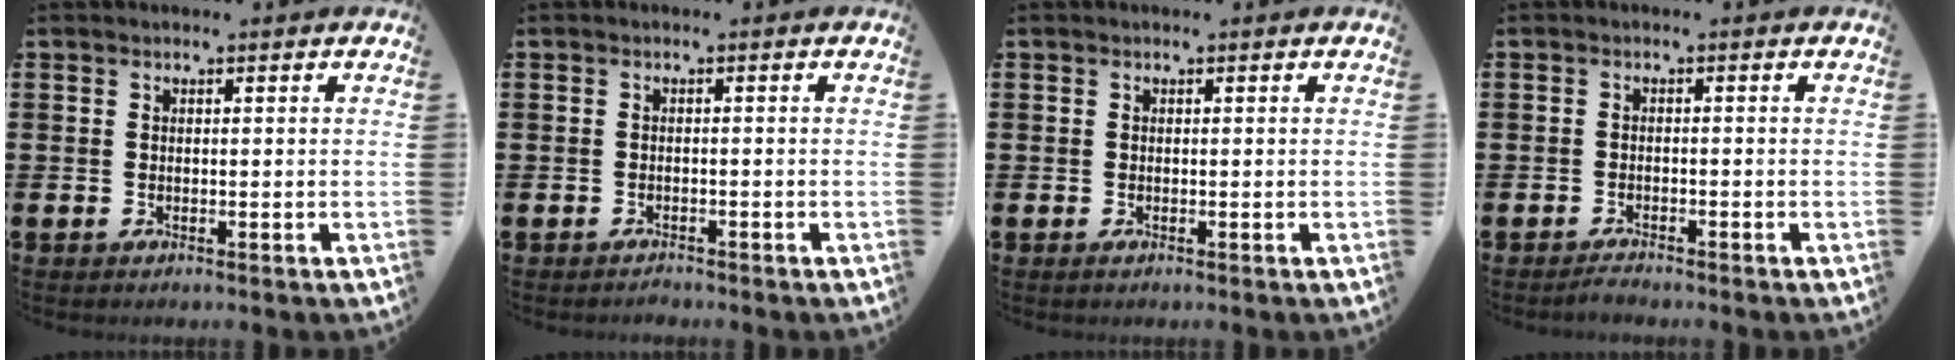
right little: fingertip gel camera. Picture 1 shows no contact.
{"total": 0.6, "force": [-0.6, 0.1, -0.1], "torque": [-0.002, 0.000, -0.013]}
{"total": 0.0}
{"total": 1.1, "force": [-1.1, 0.1, 0.1], "torque": [-0.007, 0.000, -0.021]}